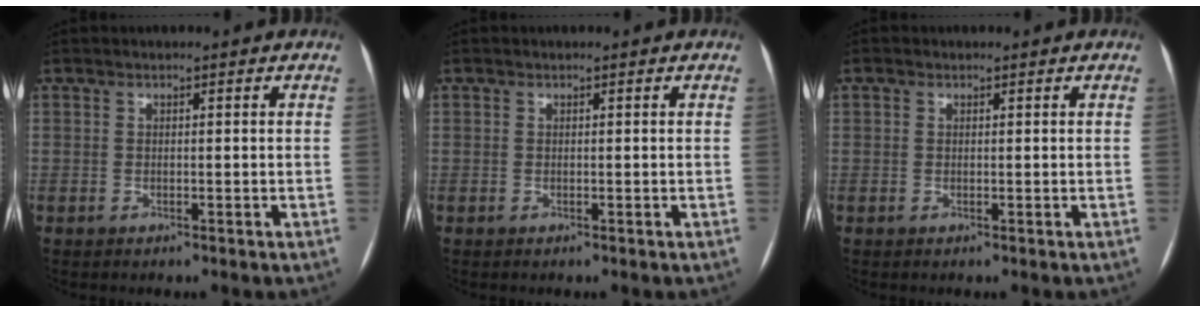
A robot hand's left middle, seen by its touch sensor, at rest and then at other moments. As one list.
[{"total": 0.0}, {"total": 0.9, "force": [-0.1, -0.4, -0.7], "torque": [0.017, 0.002, -0.002]}]